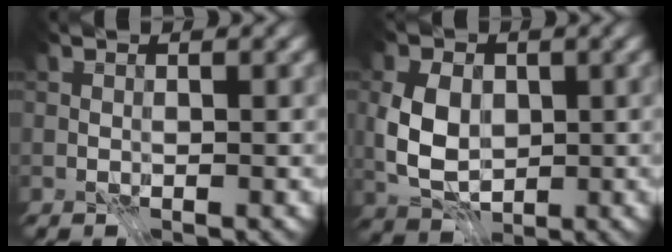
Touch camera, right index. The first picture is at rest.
{"total": 5.6, "force": [-0.4, 3.9, 4.0], "torque": [-0.089, 0.000, -0.014]}